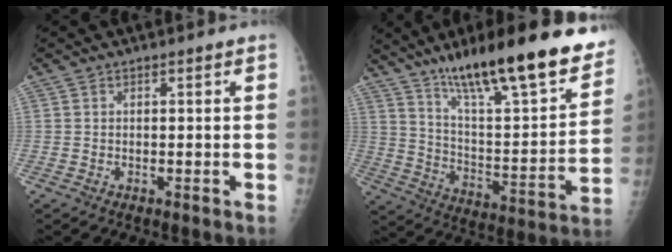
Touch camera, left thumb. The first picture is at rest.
{"total": 27.8, "force": [19.2, 5.8, 19.3], "torque": [-0.270, -0.063, 0.302]}